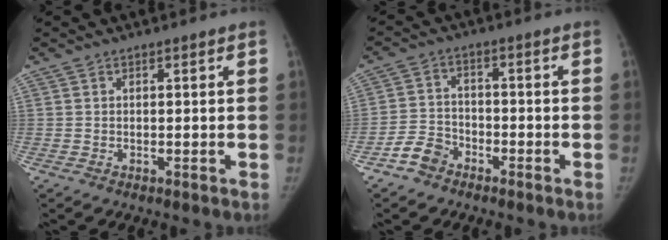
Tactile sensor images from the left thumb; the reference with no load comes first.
{"total": 5.4, "force": [-3.8, 3.6, 1.5], "torque": [-0.018, 0.022, -0.077]}